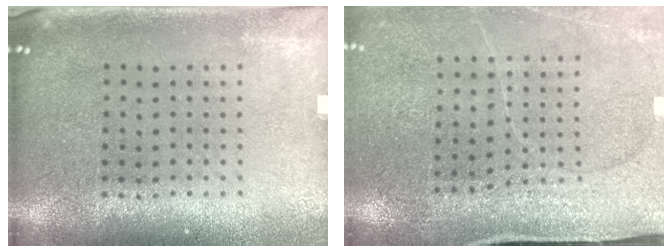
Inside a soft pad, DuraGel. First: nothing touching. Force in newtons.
{"total": 3.0, "press": 3.0, "slide": 0.2}